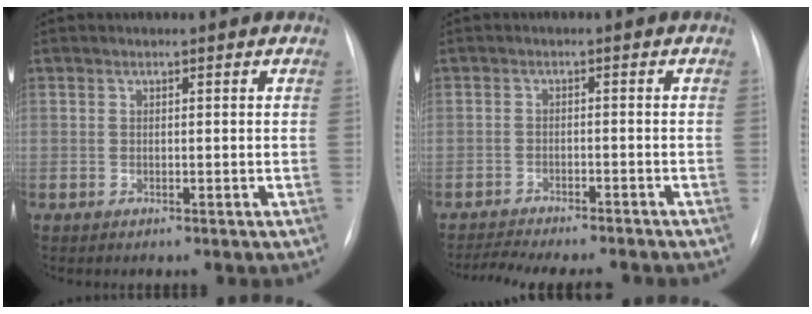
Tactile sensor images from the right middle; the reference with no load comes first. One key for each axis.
{"total": 11.5, "fx": -10.5, "fy": 1.5, "fz": 4.7, "tx": -0.065, "ty": -0.003, "tz": -0.139}